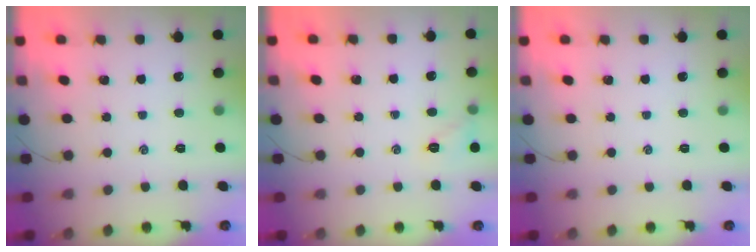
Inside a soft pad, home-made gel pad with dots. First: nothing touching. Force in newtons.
{"total": 6.4, "press": 6.3, "slide": 1.5}
{"total": 0.0}